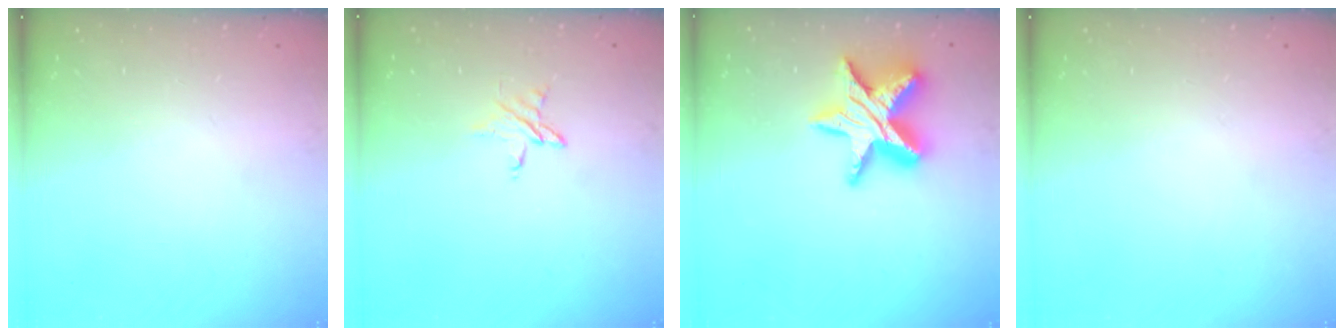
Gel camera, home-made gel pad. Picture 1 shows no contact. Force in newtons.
{"total": 3.5, "press": 3.4, "slide": 0.3}
{"total": 15.6, "press": 15.6, "slide": 0.9}
{"total": 0.0}